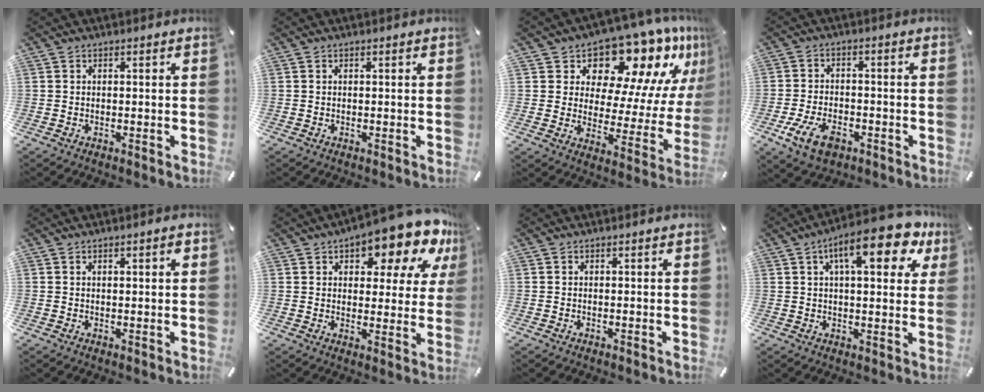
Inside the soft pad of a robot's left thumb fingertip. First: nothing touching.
{"total": 0.0}
{"total": 15.1, "force": [12.2, 6.8, 5.6], "torque": [-0.079, -0.117, 0.201]}
{"total": 8.6, "force": [-3.9, 5.2, 5.6], "torque": [-0.131, 0.007, -0.073]}
{"total": 1.3, "force": [0.6, 0.3, 1.1], "torque": [-0.022, 0.002, 0.009]}
{"total": 14.1, "force": [10.5, 5.3, 7.8], "torque": [-0.105, -0.080, 0.175]}
{"total": 0.0}
{"total": 15.9, "force": [7.7, 5.4, 12.8], "torque": [-0.191, -0.020, 0.117]}